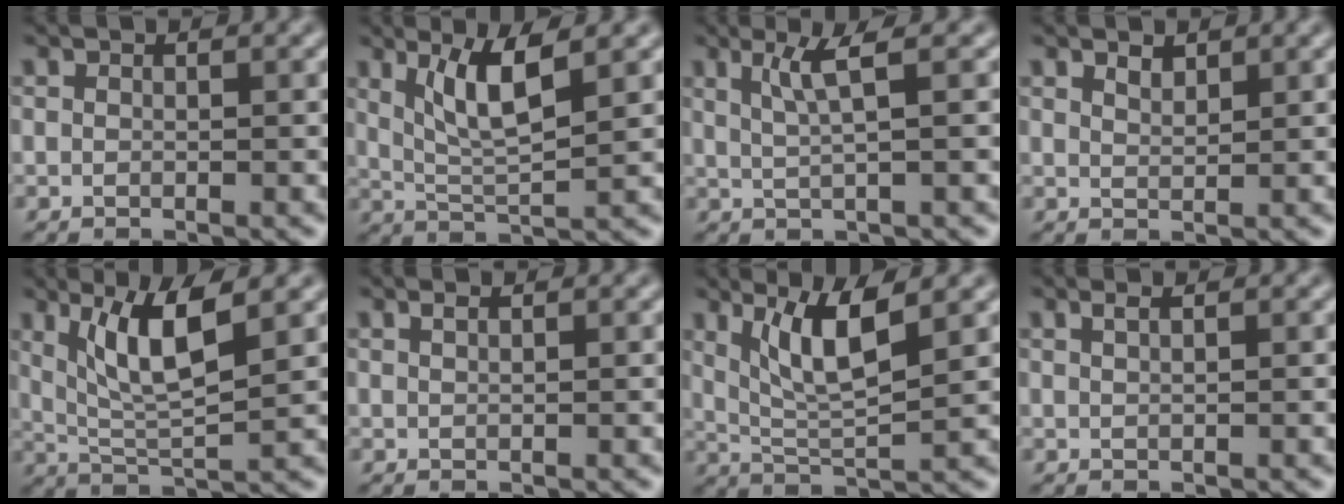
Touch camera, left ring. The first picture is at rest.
{"total": 4.8, "force": [2.0, 1.0, 4.3], "torque": [-0.086, -0.007, 0.043]}
{"total": 2.8, "force": [1.2, 0.4, 2.5], "torque": [-0.045, -0.002, 0.024]}
{"total": 1.2, "force": [1.0, 0.4, 0.4], "torque": [-0.010, -0.001, 0.021]}
{"total": 6.0, "force": [2.3, 1.2, 5.4], "torque": [-0.103, -0.007, 0.048]}
{"total": 0.6, "force": [0.4, 0.1, 0.4], "torque": [-0.006, 0.000, 0.009]}
{"total": 5.4, "force": [2.3, 1.1, 4.7], "torque": [-0.094, -0.007, 0.048]}
{"total": 0.8, "force": [0.5, 0.2, 0.6], "torque": [-0.009, 0.001, 0.009]}